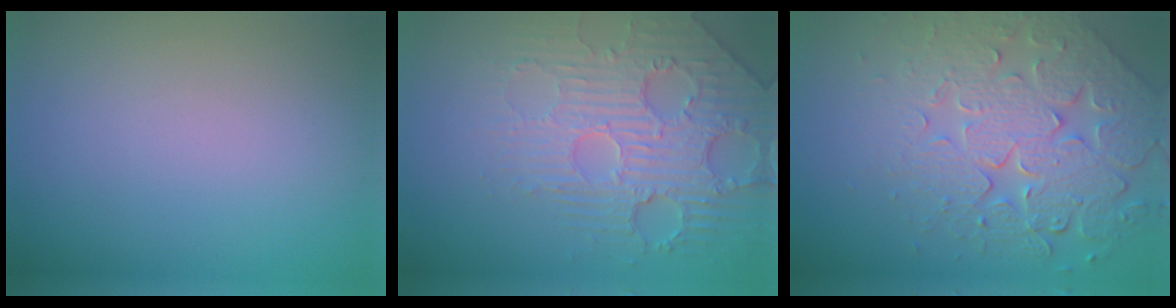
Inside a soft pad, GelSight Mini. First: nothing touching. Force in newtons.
{"total": 4.5, "press": 4.1, "slide": 1.7}
{"total": 7.7, "press": 5.8, "slide": 5.0}